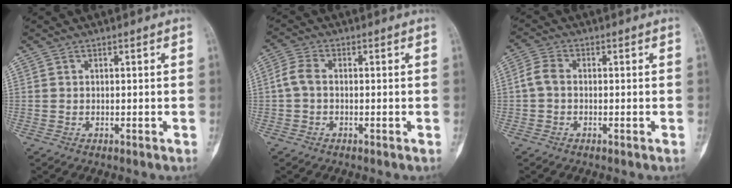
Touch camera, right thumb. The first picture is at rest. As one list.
[{"total": 3.5, "force": [-0.3, 2.2, 2.7], "torque": [-0.061, 0.009, -0.014]}, {"total": 3.4, "force": [-0.3, 2.3, 2.5], "torque": [-0.051, 0.008, -0.015]}]